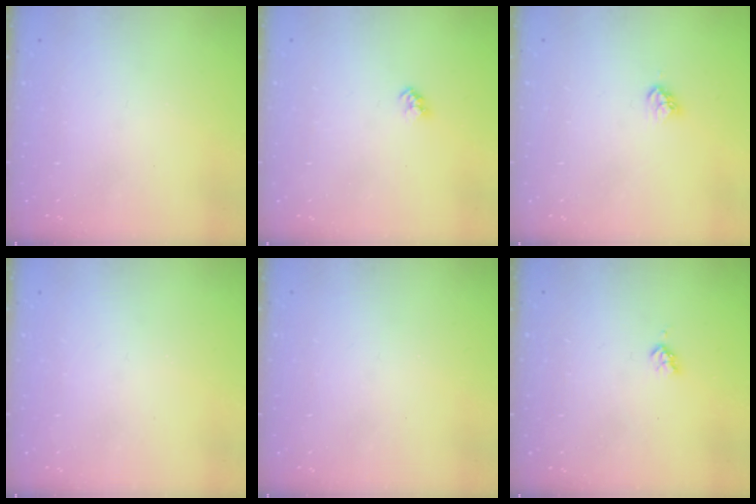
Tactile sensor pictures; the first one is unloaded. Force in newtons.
{"total": 2.4, "press": 2.4, "slide": 0.2}
{"total": 4.6, "press": 4.6, "slide": 0.3}
{"total": 0.0}
{"total": 0.0}
{"total": 2.9, "press": 2.9, "slide": 0.5}